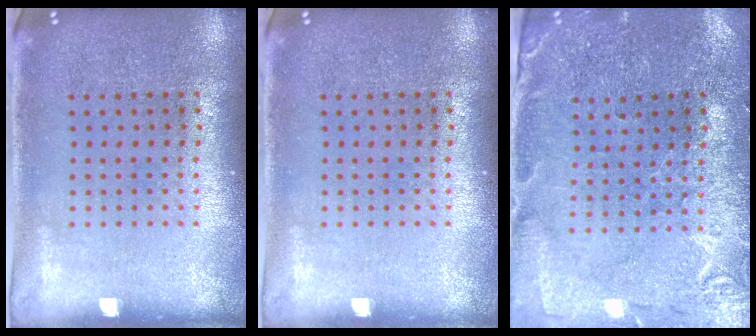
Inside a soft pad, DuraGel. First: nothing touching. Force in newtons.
{"total": 0.0}
{"total": 0.5, "press": 0.5, "slide": 0.2}